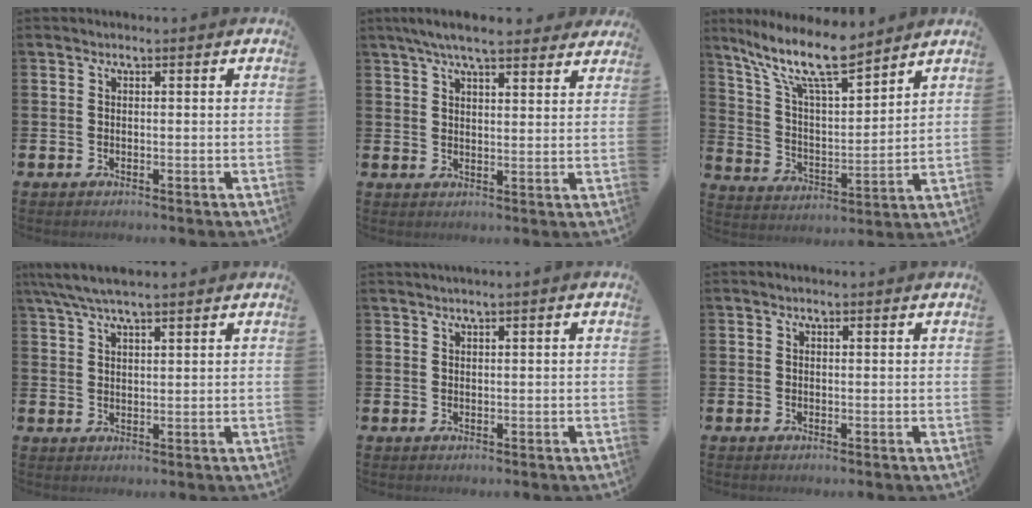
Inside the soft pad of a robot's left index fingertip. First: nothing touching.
{"total": 6.2, "force": [5.5, 1.0, 2.6], "torque": [-0.062, -0.014, 0.100]}
{"total": 11.8, "force": [9.7, 2.5, 6.3], "torque": [-0.137, -0.049, 0.167]}
{"total": 4.9, "force": [4.1, 0.8, 2.7], "torque": [-0.060, -0.006, 0.074]}
{"total": 0.7, "force": [0.5, -0.2, 0.4], "torque": [-0.007, 0.000, 0.010]}
{"total": 0.0}